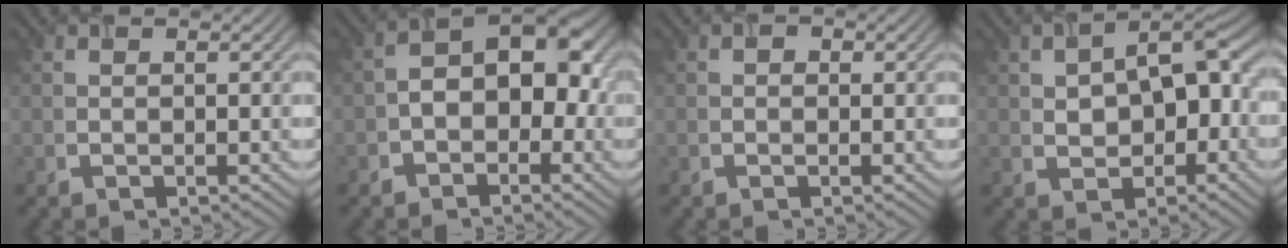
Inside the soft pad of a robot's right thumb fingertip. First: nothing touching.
{"total": 6.8, "force": [-2.2, 4.6, 4.5], "torque": [-0.046, 0.015, -0.052]}
{"total": 1.0, "force": [0.0, 0.9, 0.4], "torque": [-0.001, 0.001, -0.004]}
{"total": 7.8, "force": [-0.5, 4.9, 6.1], "torque": [-0.085, 0.013, -0.014]}